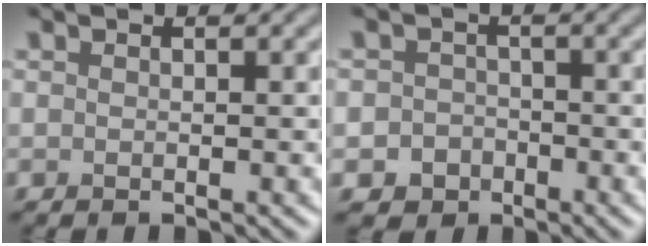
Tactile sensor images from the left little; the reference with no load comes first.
{"total": 2.7, "force": [-1.2, 2.4, 0.5], "torque": [0.015, 0.003, -0.027]}